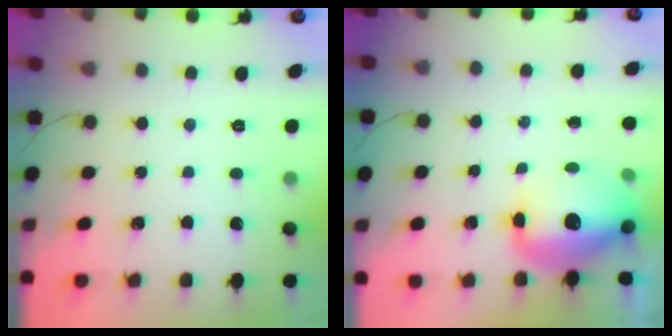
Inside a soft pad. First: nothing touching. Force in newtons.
{"total": 12.3, "press": 11.8, "slide": 3.4}